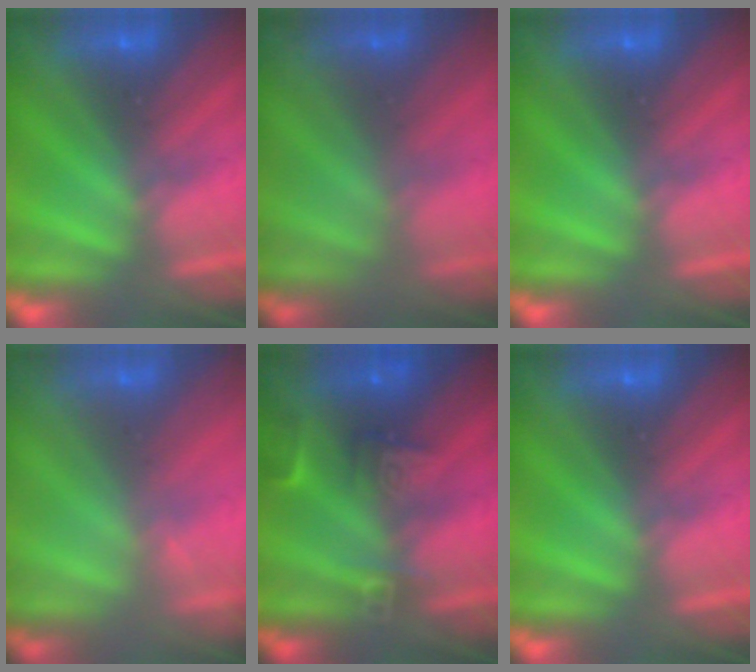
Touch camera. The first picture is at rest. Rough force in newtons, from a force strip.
{"total": 1.6}
{"total": 0.0}
{"total": 1.5}
{"total": 2.4}
{"total": 0.0}